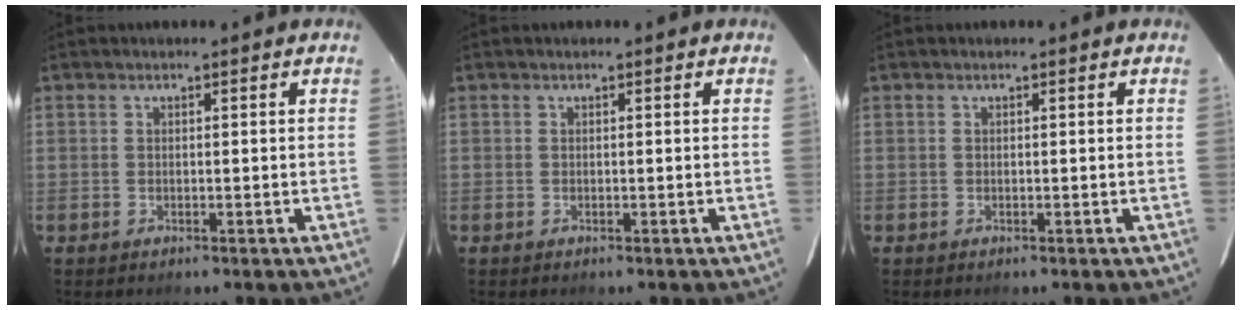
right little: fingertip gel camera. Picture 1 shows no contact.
{"total": 0.0}
{"total": 0.0}